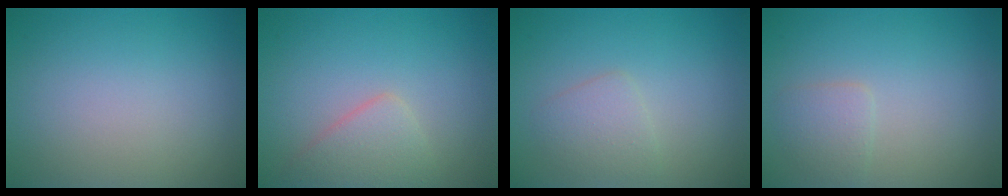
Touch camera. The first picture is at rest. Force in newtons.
{"total": 2.7, "press": 2.7, "slide": 0.0}
{"total": 1.9, "press": 1.9, "slide": 0.0}
{"total": 1.6, "press": 1.6, "slide": 0.1}